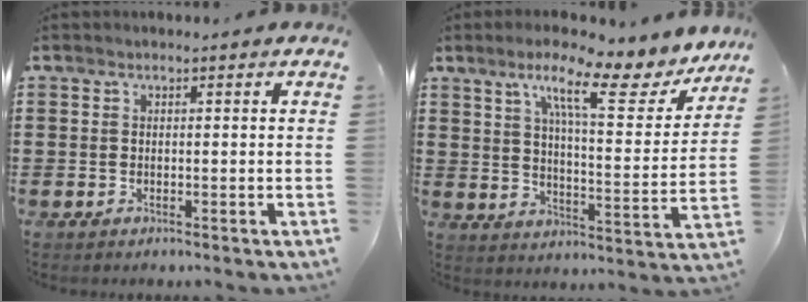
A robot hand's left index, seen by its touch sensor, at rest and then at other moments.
{"total": 12.6, "force": [8.5, 1.8, 9.2], "torque": [-0.160, -0.044, 0.132]}